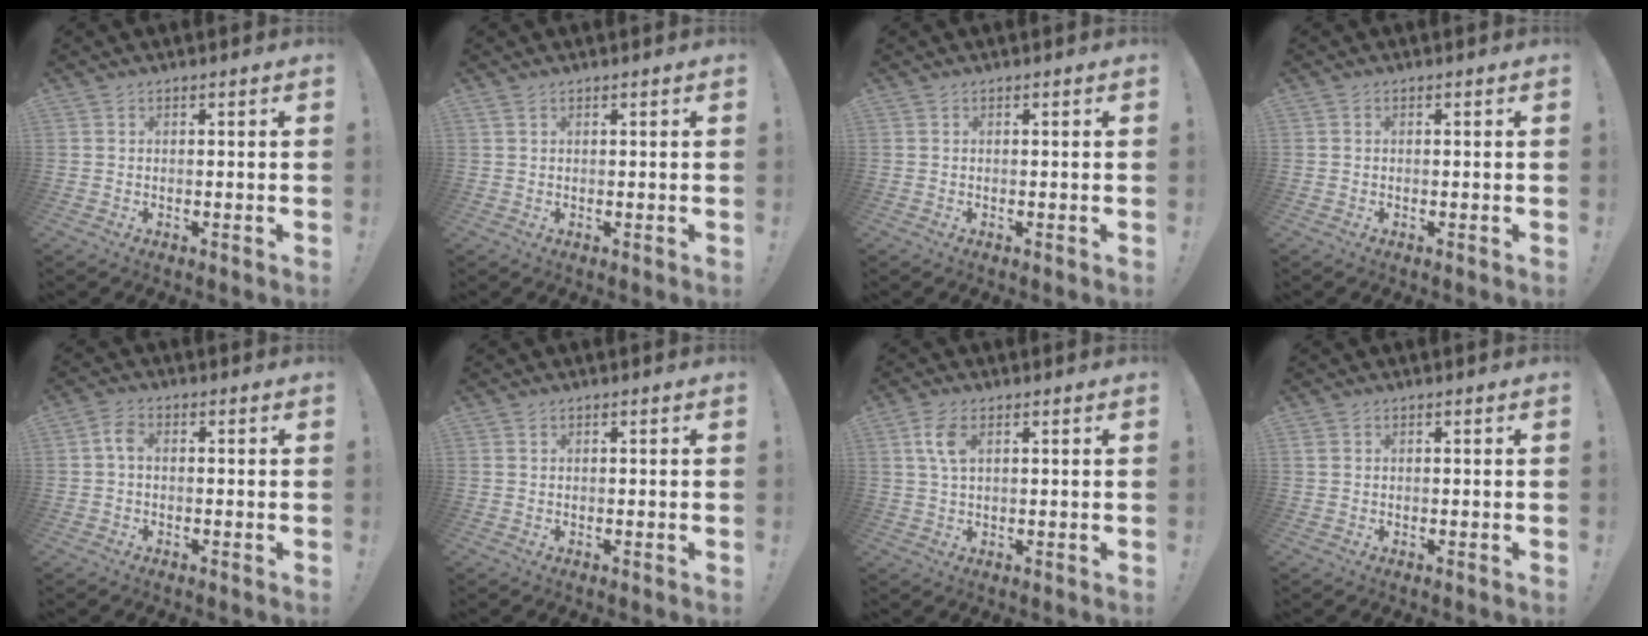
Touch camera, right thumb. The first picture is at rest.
{"total": 1.2, "force": [0.8, 0.5, 0.8], "torque": [-0.022, 0.003, 0.017]}
{"total": 0.0}
{"total": 0.0}
{"total": 3.5, "force": [0.1, 2.2, 2.7], "torque": [-0.056, 0.013, 0.003]}
{"total": 0.6, "force": [0.4, 0.3, 0.2], "torque": [-0.001, -0.001, 0.008]}
{"total": 5.9, "force": [2.0, 3.0, 4.6], "torque": [-0.099, 0.002, 0.036]}
{"total": 1.0, "force": [0.6, 0.7, 0.5], "torque": [-0.014, 0.004, 0.011]}